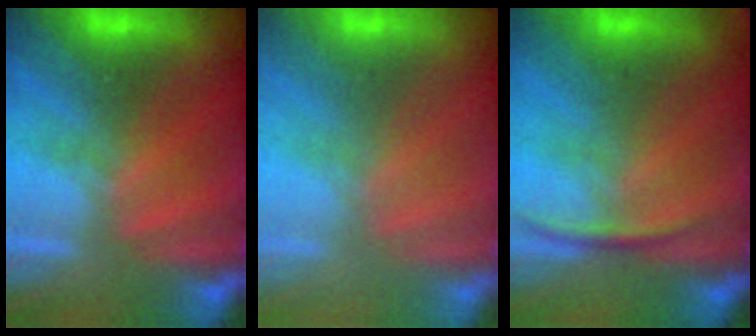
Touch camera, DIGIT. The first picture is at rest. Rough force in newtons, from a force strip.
{"total": 2.7}
{"total": 2.7}